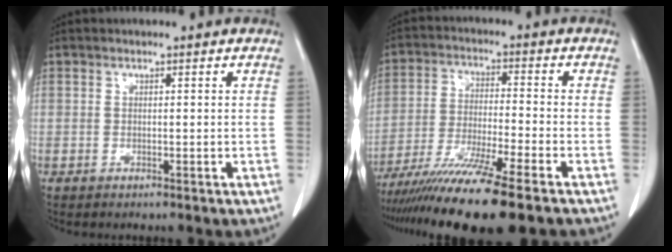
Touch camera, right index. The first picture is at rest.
{"total": 14.4, "force": [-10.8, -0.9, 9.4], "torque": [-0.173, -0.044, -0.183]}